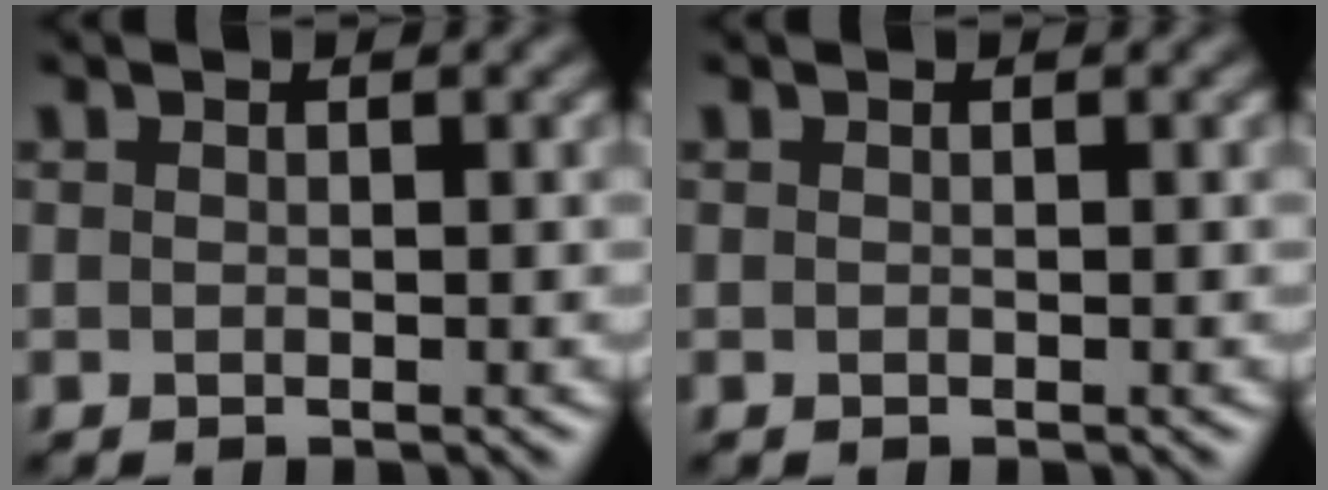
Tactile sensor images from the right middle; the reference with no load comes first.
{"total": 0.0}